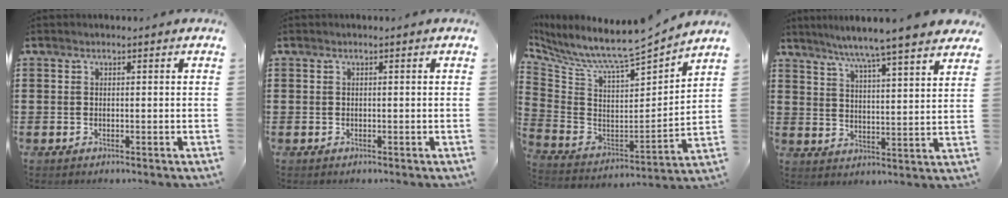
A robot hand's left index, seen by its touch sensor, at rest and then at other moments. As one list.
[{"total": 0.0}, {"total": 6.4, "force": [5.9, 0.3, 2.5], "torque": [-0.082, -0.068, 0.090]}, {"total": 6.0, "force": [5.4, -1.0, 2.4], "torque": [-0.067, -0.037, 0.088]}]